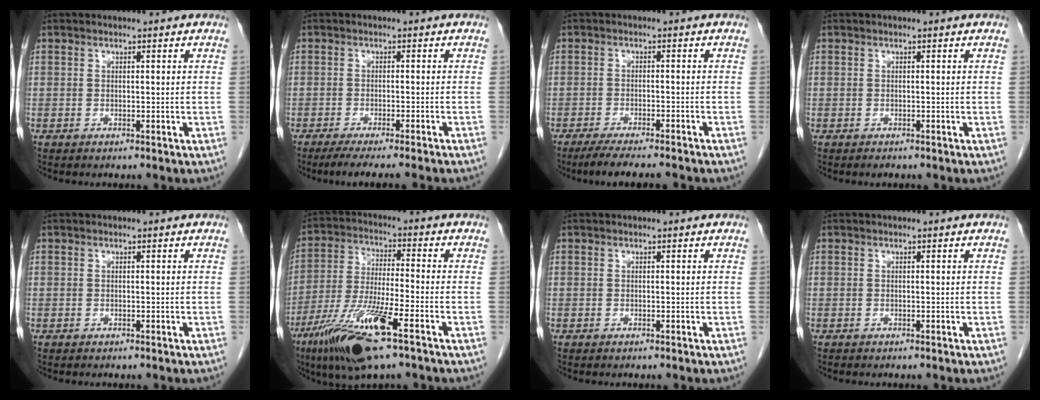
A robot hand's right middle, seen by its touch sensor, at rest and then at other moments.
{"total": 8.2, "force": [-6.8, -0.8, 4.5], "torque": [-0.043, -0.017, -0.100]}
{"total": 9.5, "force": [-8.1, 0.8, 4.9], "torque": [-0.067, -0.018, -0.121]}
{"total": 0.6, "force": [-0.5, 0.3, 0.2], "torque": [-0.005, -0.001, -0.007]}
{"total": 0.0}
{"total": 14.0, "force": [-7.9, 1.4, 11.5], "torque": [-0.235, -0.029, -0.144]}
{"total": 0.0}
{"total": 0.0}